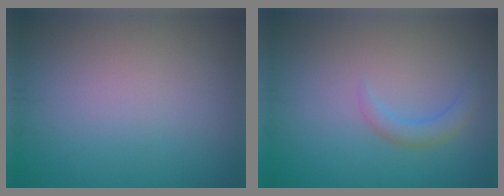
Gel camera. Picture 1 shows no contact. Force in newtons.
{"total": 1.6, "press": 1.6, "slide": 0.2}